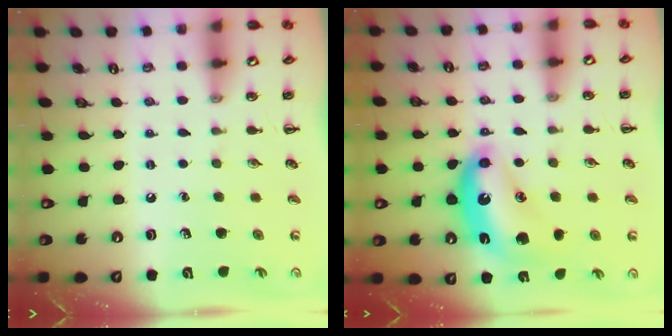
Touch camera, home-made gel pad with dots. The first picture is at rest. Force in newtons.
{"total": 13.6, "press": 13.6, "slide": 1.1}